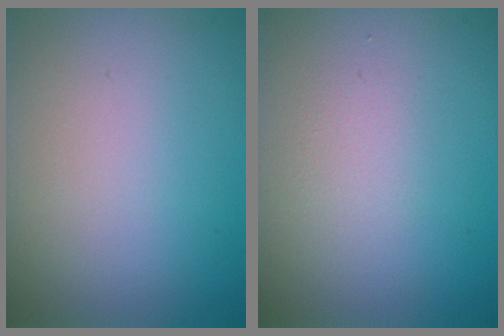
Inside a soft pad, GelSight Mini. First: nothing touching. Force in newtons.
{"total": 1.1, "press": 1.1, "slide": 0.0}